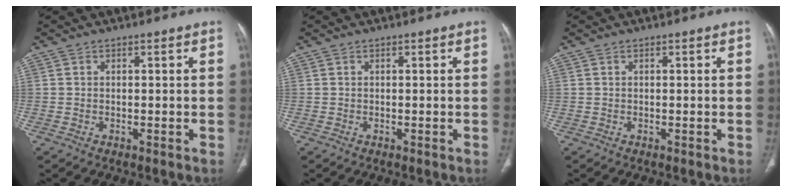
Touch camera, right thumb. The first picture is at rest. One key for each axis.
{"total": 0.0}
{"total": 0.0}